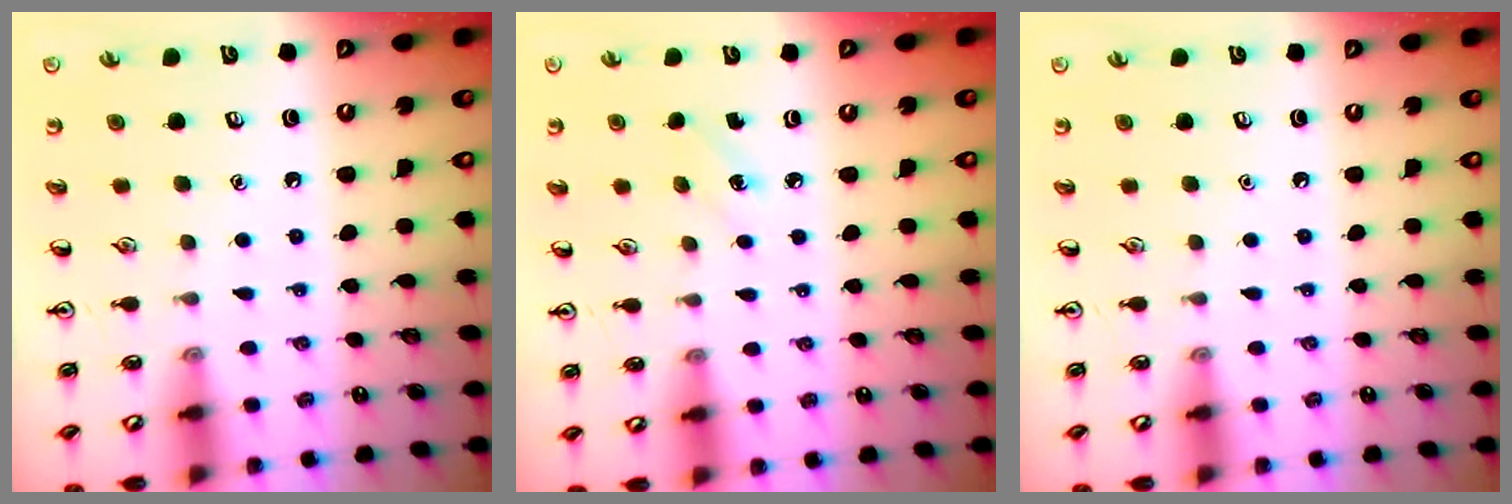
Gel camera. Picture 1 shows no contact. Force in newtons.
{"total": 2.8, "press": 2.6, "slide": 1.0}
{"total": 0.0}